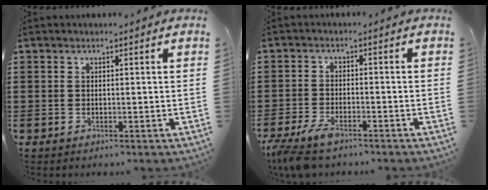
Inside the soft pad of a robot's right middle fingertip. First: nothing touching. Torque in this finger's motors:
{"motor_torque": [2.14, 0.00, 0.24, 0.15]}